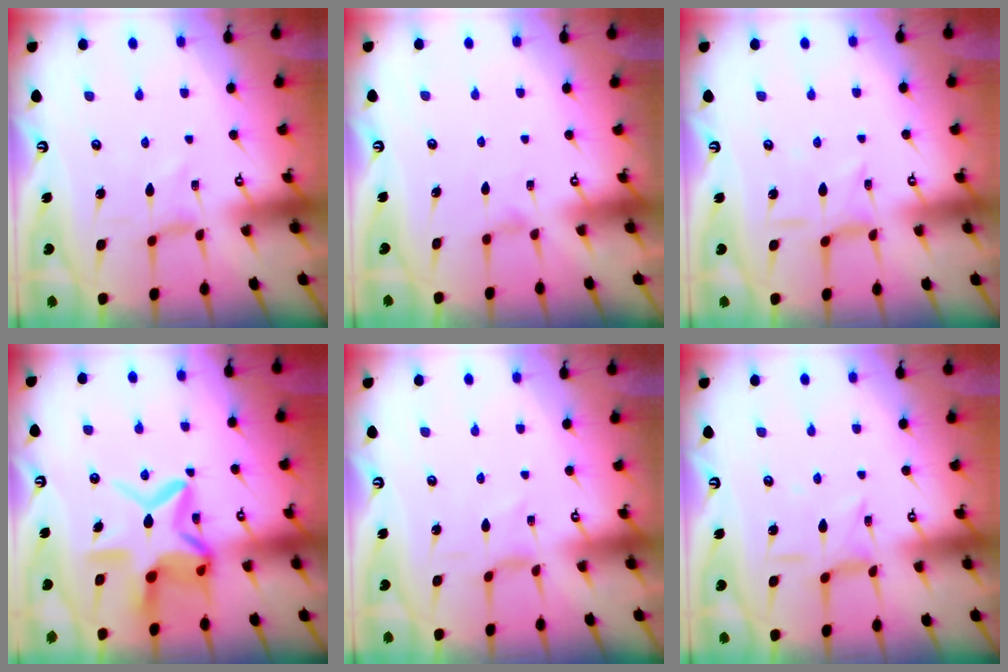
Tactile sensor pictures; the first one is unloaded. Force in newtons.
{"total": 0.9, "press": 0.8, "slide": 0.4}
{"total": 3.1, "press": 3.1, "slide": 0.1}
{"total": 16.2, "press": 16.1, "slide": 1.2}
{"total": 2.2, "press": 2.2, "slide": 0.2}
{"total": 3.6, "press": 3.5, "slide": 0.5}